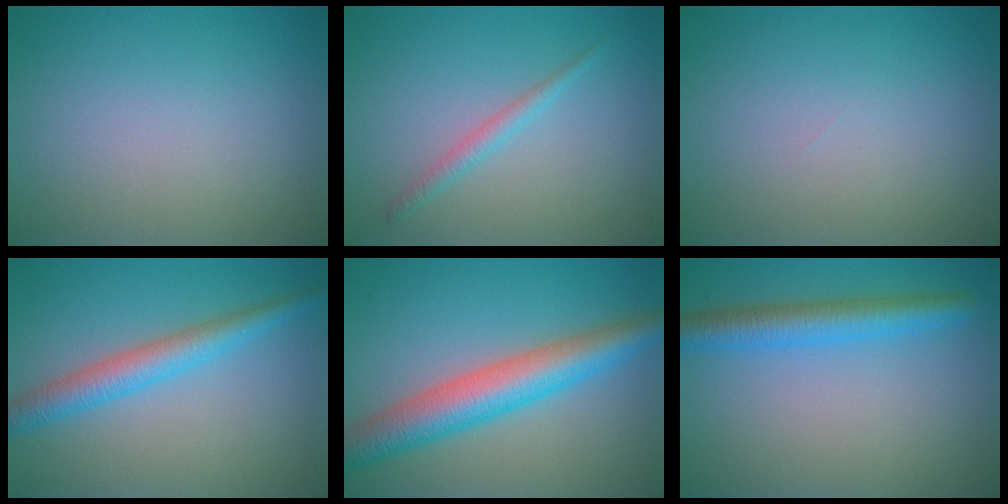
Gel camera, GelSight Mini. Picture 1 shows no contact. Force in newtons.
{"total": 1.4, "press": 1.4, "slide": 0.1}
{"total": 0.0}
{"total": 3.6, "press": 3.6, "slide": 0.2}
{"total": 6.7, "press": 6.7, "slide": 0.3}
{"total": 4.1, "press": 4.1, "slide": 0.3}